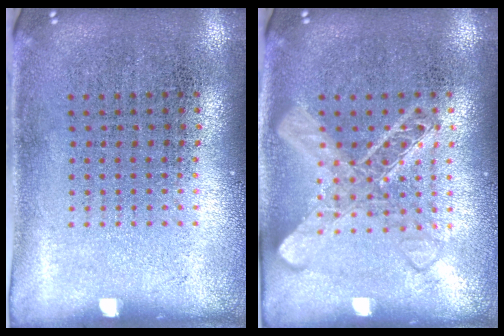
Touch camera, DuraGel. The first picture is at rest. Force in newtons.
{"total": 2.9, "press": 2.9, "slide": 0.5}